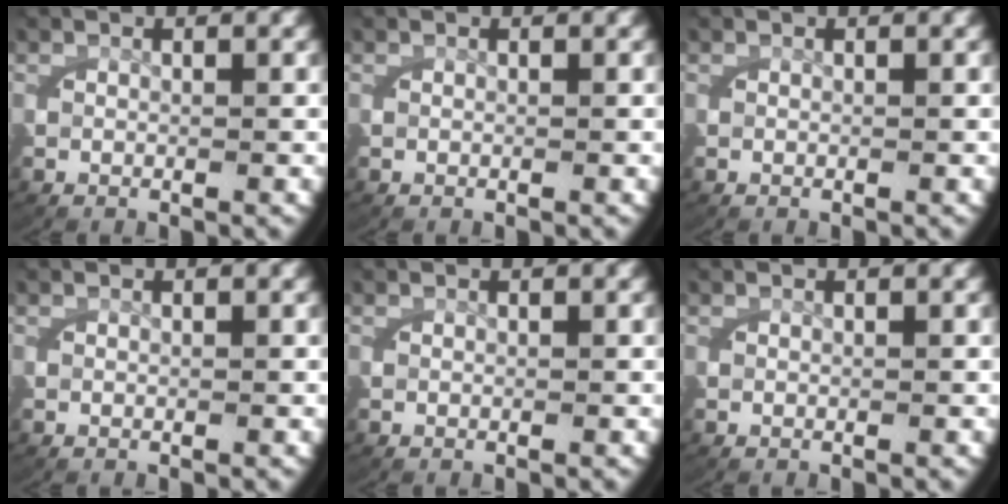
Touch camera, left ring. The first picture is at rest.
{"total": 0.0}
{"total": 0.0}
{"total": 0.0}
{"total": 0.0}
{"total": 0.0}